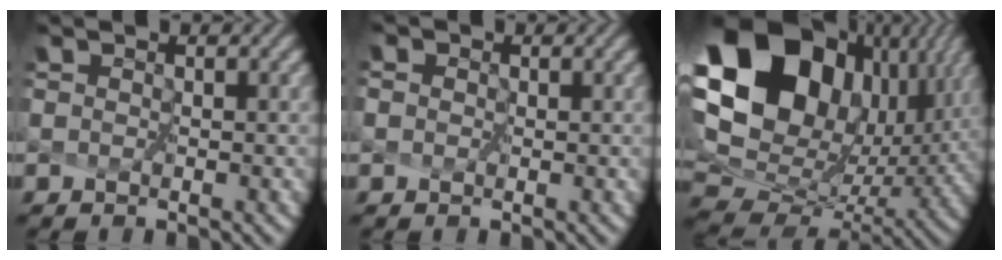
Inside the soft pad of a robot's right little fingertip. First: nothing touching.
{"total": 0.9, "force": [0.2, 0.7, 0.4], "torque": [-0.005, 0.005, -0.001]}
{"total": 20.5, "force": [8.0, 14.8, 11.7], "torque": [-0.297, 0.031, 0.173]}